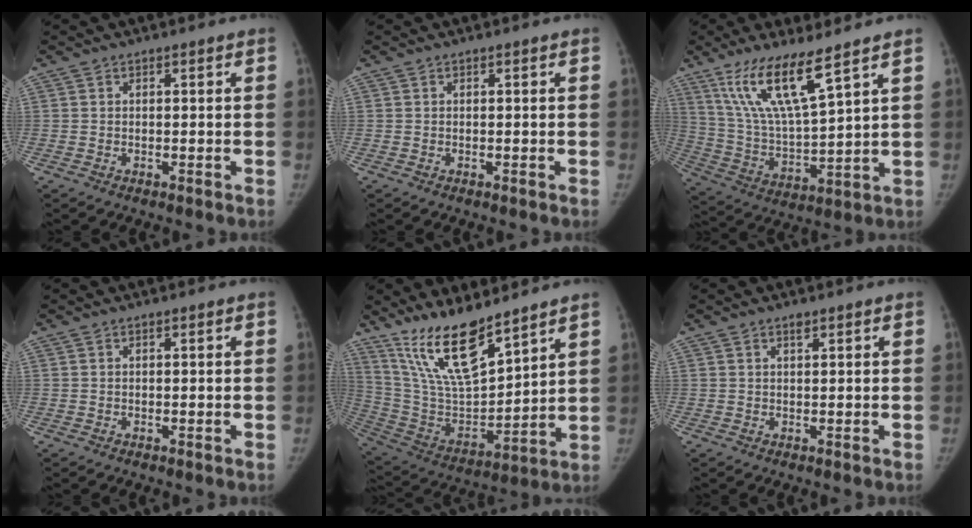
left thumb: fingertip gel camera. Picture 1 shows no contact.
{"total": 0.0}
{"total": 14.4, "force": [9.1, 2.4, 11.0], "torque": [-0.212, -0.051, 0.192]}
{"total": 0.0}
{"total": 17.2, "force": [12.8, 4.7, 10.5], "torque": [-0.165, -0.074, 0.256]}
{"total": 1.0, "force": [0.7, 0.3, 0.6], "torque": [-0.008, -0.004, 0.013]}